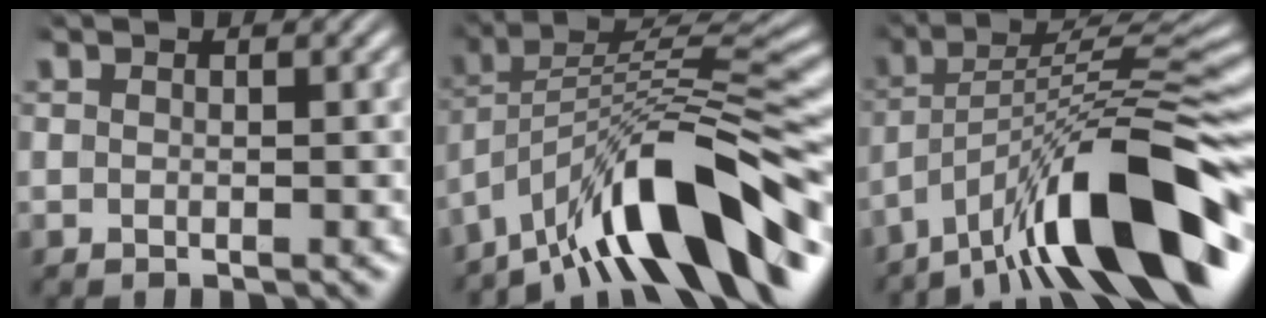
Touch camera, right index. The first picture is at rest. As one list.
[{"total": 9.7, "force": [-3.9, 3.8, 8.1], "torque": [-0.130, -0.011, -0.045]}, {"total": 10.2, "force": [-2.8, 3.6, 9.2], "torque": [-0.138, -0.002, -0.028]}]